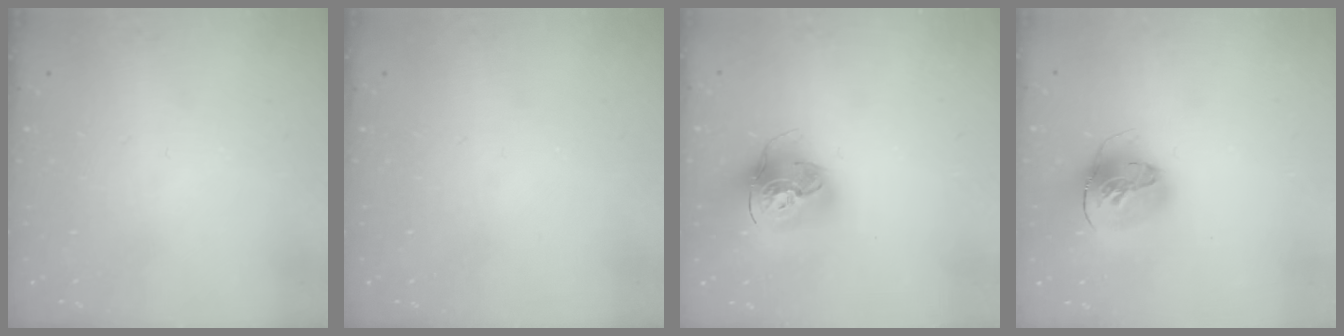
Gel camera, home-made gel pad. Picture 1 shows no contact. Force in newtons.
{"total": 0.0}
{"total": 16.3, "press": 16.2, "slide": 1.6}
{"total": 16.4, "press": 16.4, "slide": 1.6}